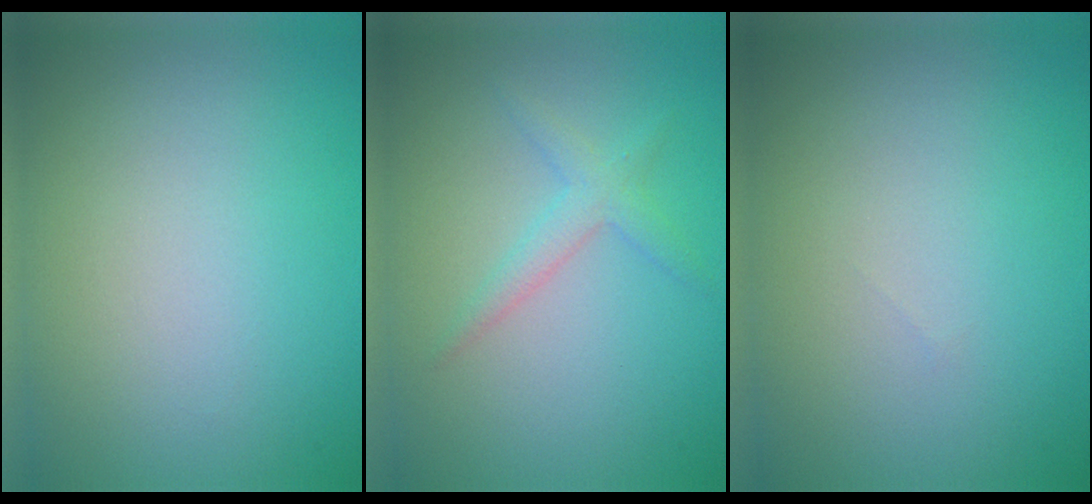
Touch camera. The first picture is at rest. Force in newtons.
{"total": 1.9, "press": 1.9, "slide": 0.1}
{"total": 0.0}